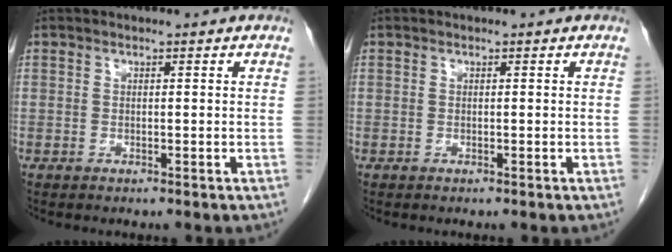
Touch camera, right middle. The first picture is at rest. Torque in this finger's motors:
{"motor_torque": [-0.25, -0.07, -0.02, 0.01]}